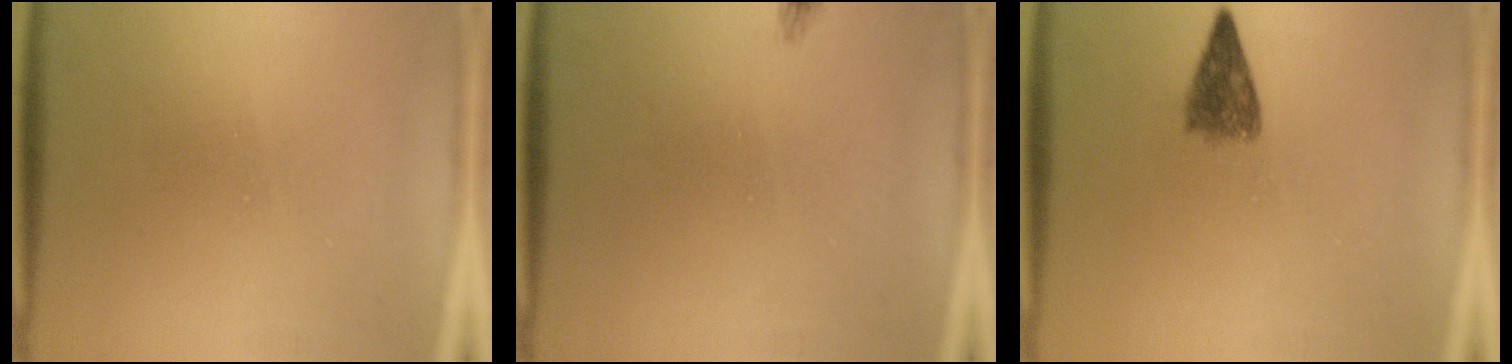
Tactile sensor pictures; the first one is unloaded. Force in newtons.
{"total": 0.9}
{"total": 4.1}